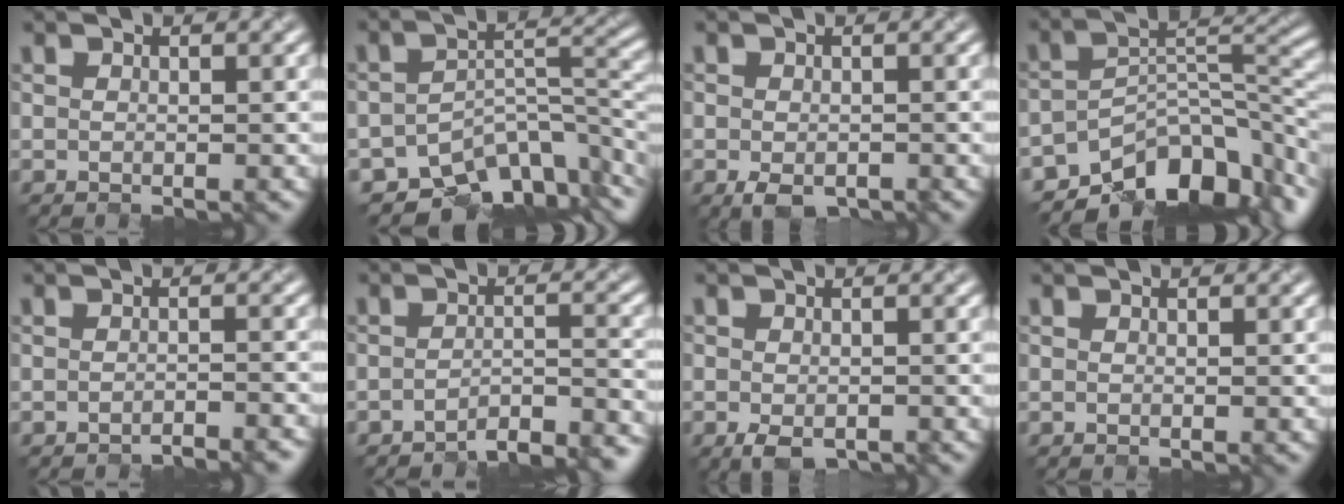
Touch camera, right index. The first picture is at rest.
{"total": 7.8, "force": [-6.3, 3.2, 3.4], "torque": [-0.040, -0.020, -0.099]}
{"total": 2.4, "force": [-2.0, 0.9, 1.0], "torque": [-0.024, -0.011, -0.026]}
{"total": 9.1, "force": [-6.7, 4.2, 4.6], "torque": [-0.056, -0.011, -0.116]}
{"total": 2.4, "force": [-2.4, -0.2, 0.3], "torque": [-0.005, -0.001, -0.038]}
{"total": 5.9, "force": [-5.4, 0.9, 2.3], "torque": [-0.036, -0.002, -0.076]}
{"total": 2.1, "force": [-1.8, 0.7, 0.8], "torque": [-0.024, -0.010, -0.022]}
{"total": 0.0}